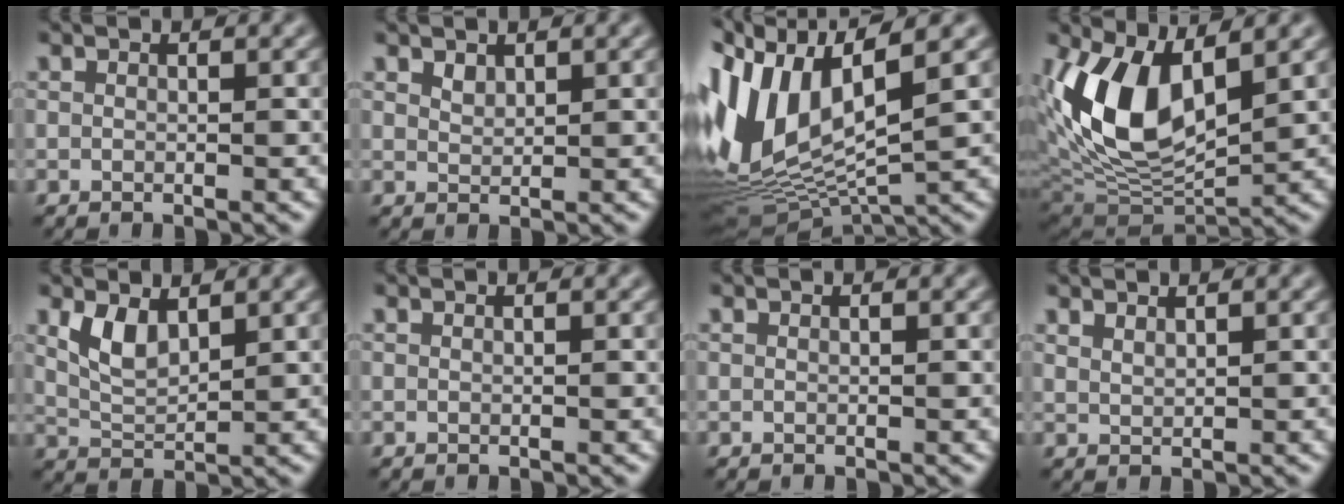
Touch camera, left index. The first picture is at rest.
{"total": 0.7, "force": [0.6, 0.3, 0.1], "torque": [-0.008, -0.001, 0.018]}
{"total": 11.8, "force": [1.7, 5.8, 10.2], "torque": [-0.236, 0.003, 0.037]}
{"total": 9.7, "force": [2.4, 5.2, 7.8], "torque": [-0.163, -0.013, 0.049]}
{"total": 2.7, "force": [1.2, 1.3, 2.0], "torque": [-0.048, -0.007, 0.034]}
{"total": 0.0}
{"total": 0.0}
{"total": 0.9, "force": [0.9, 0.2, 0.2], "torque": [0.000, 0.002, 0.015]}